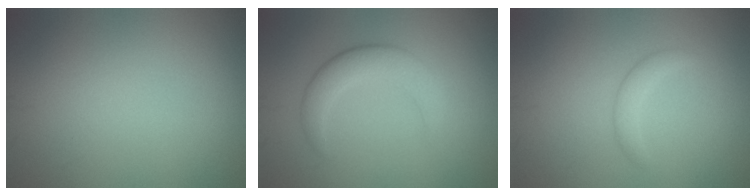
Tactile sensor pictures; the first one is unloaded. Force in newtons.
{"total": 3.7, "press": 3.7, "slide": 0.3}
{"total": 1.4, "press": 1.4, "slide": 0.0}